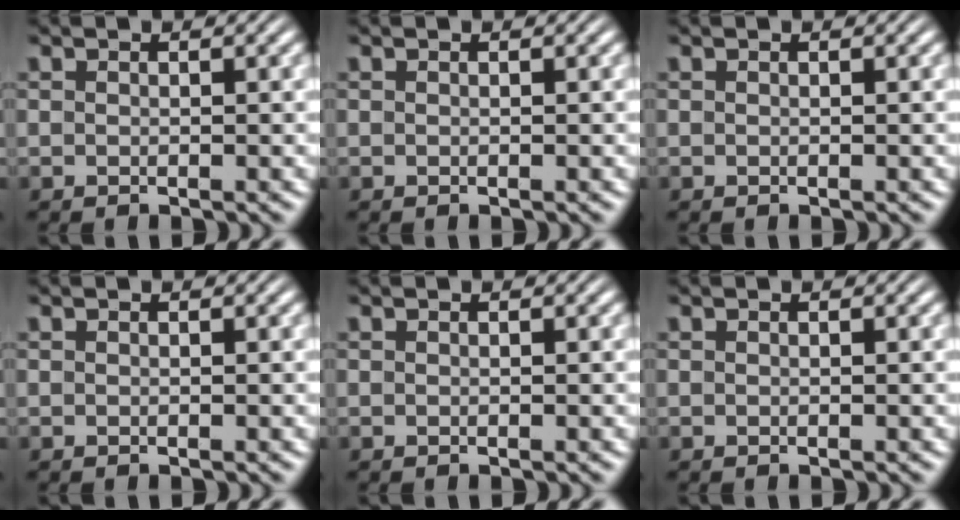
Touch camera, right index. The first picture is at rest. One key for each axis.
{"total": 0.0}
{"total": 0.0}
{"total": 0.0}
{"total": 0.0}
{"total": 0.0}